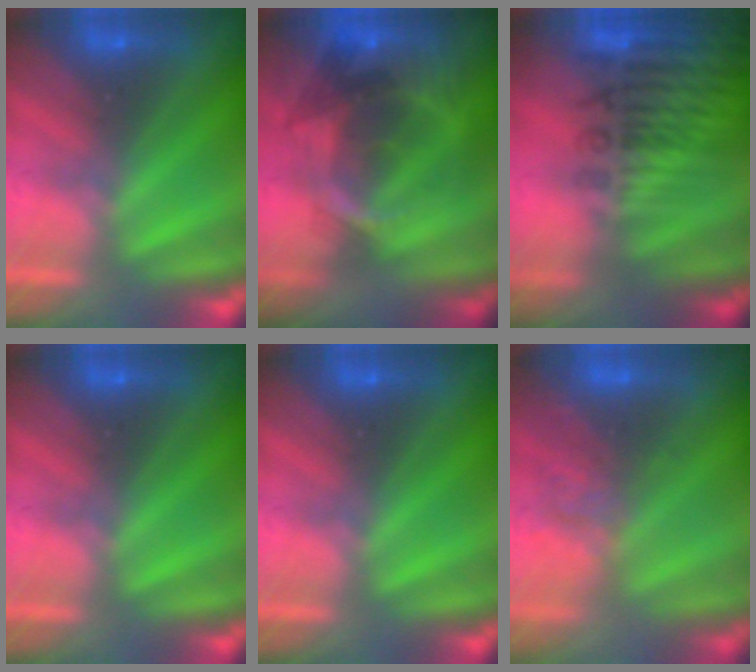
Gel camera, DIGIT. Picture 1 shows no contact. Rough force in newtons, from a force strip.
{"total": 8.7}
{"total": 8.6}
{"total": 0.0}
{"total": 0.0}
{"total": 2.9}